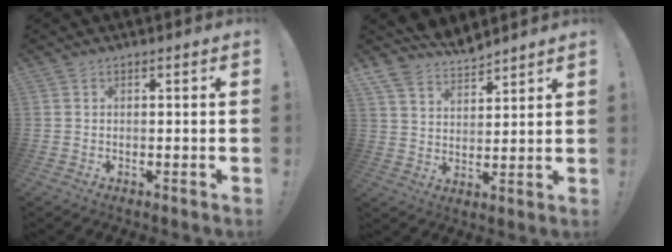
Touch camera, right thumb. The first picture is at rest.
{"total": 7.4, "force": [6.8, 2.6, 1.5], "torque": [-0.049, -0.046, 0.132]}